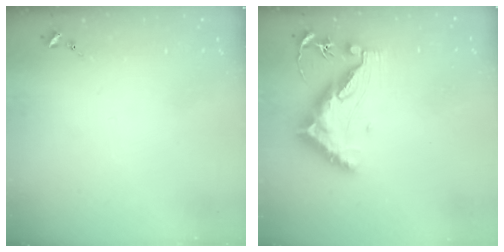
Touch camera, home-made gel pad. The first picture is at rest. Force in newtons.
{"total": 12.2, "press": 12.1, "slide": 0.7}